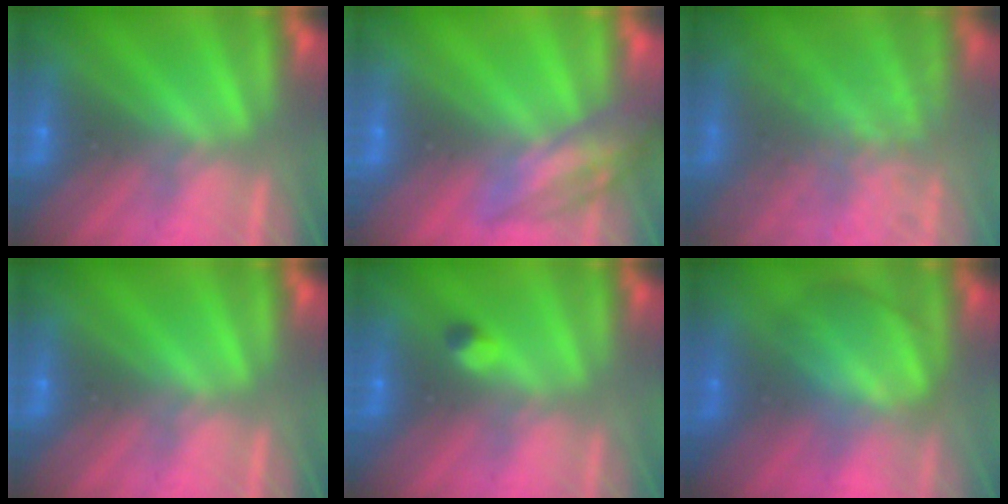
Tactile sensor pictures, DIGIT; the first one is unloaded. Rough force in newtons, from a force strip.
{"total": 2.4}
{"total": 7.8}
{"total": 0.0}
{"total": 2.4}
{"total": 3.0}